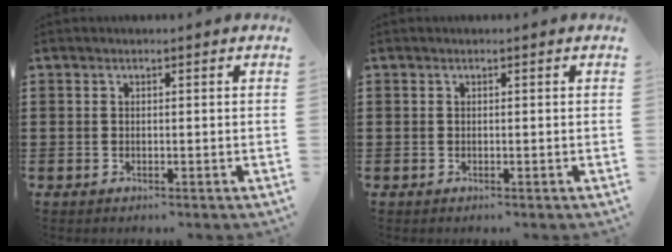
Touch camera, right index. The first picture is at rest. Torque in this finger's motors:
{"motor_torque": [-0.44, 1.15, 0.00, 0.00]}